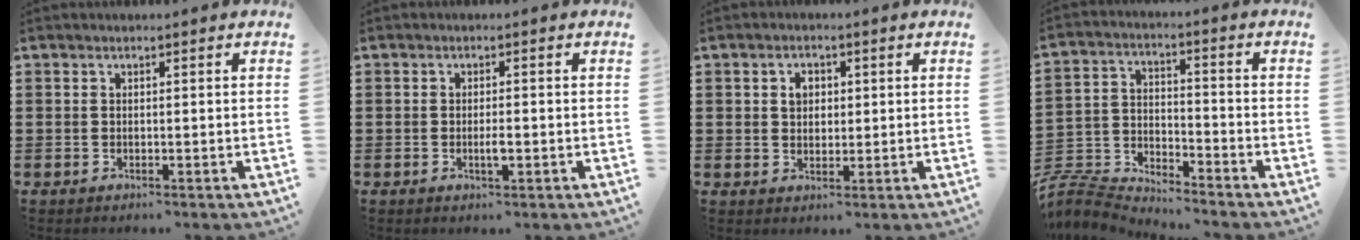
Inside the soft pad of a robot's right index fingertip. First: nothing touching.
{"total": 2.1, "force": [-0.6, 0.4, 1.9], "torque": [-0.037, -0.002, -0.010]}
{"total": 2.5, "force": [0.6, 1.9, 1.5], "torque": [-0.035, 0.011, 0.008]}
{"total": 5.0, "force": [-4.9, 0.8, 0.2], "torque": [-0.026, -0.009, -0.106]}